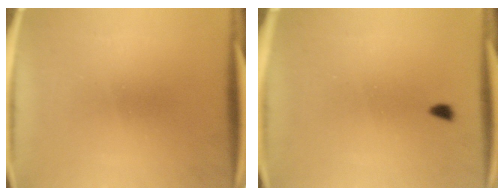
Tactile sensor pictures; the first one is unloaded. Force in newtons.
{"total": 1.1}